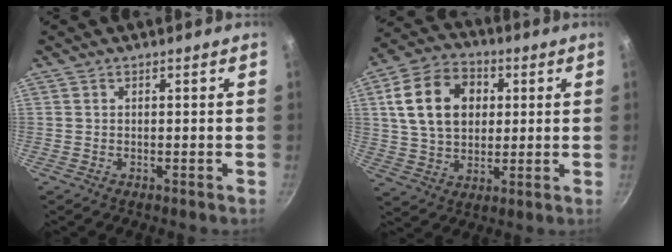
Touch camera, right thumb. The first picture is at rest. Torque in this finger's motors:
{"motor_torque": [-0.12, 0.60, 0.61, -0.24, 0.22]}